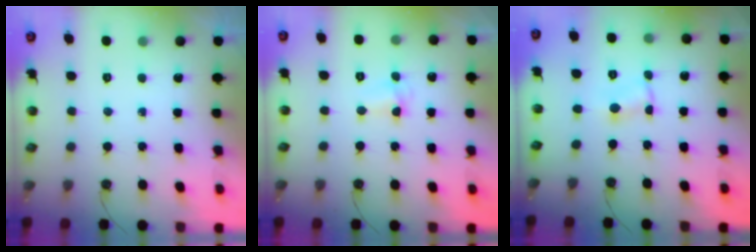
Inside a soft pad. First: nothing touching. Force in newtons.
{"total": 3.0, "press": 2.9, "slide": 0.6}
{"total": 1.9, "press": 1.9, "slide": 0.2}